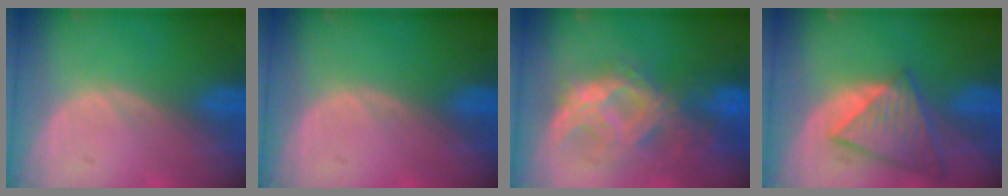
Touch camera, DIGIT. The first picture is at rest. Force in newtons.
{"total": 0.0}
{"total": 9.5, "press": 8.9, "slide": 3.5}
{"total": 8.4, "press": 7.4, "slide": 4.1}